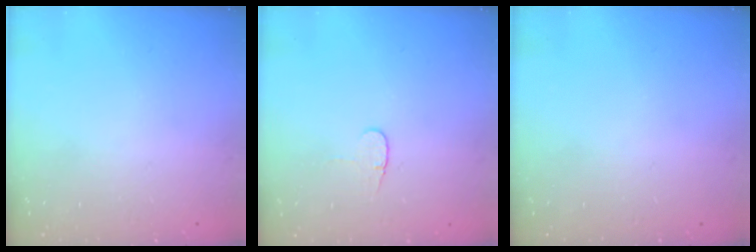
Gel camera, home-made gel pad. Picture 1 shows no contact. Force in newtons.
{"total": 3.7, "press": 3.6, "slide": 0.4}
{"total": 0.0}